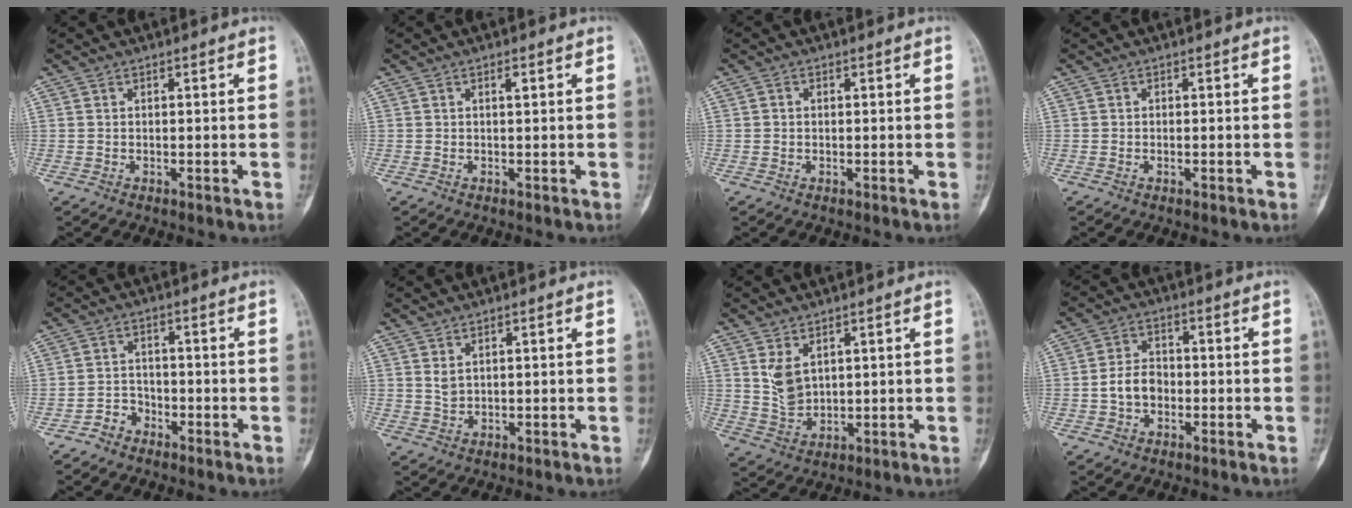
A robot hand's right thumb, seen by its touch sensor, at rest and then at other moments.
{"total": 0.9, "force": [0.3, 0.3, 0.8], "torque": [-0.009, 0.002, 0.003]}
{"total": 0.7, "force": [0.0, 0.6, 0.3], "torque": [0.001, 0.002, -0.003]}
{"total": 0.6, "force": [-0.3, 0.2, 0.4], "torque": [-0.008, 0.005, -0.004]}
{"total": 3.4, "force": [-2.3, 2.5, 0.5], "torque": [0.003, 0.021, -0.048]}
{"total": 1.8, "force": [0.8, 1.1, 1.3], "torque": [-0.022, -0.004, 0.021]}
{"total": 5.6, "force": [2.1, 3.6, 3.8], "torque": [-0.061, -0.016, 0.052]}
{"total": 5.7, "force": [-1.1, 4.3, 3.6], "torque": [-0.053, 0.020, -0.027]}